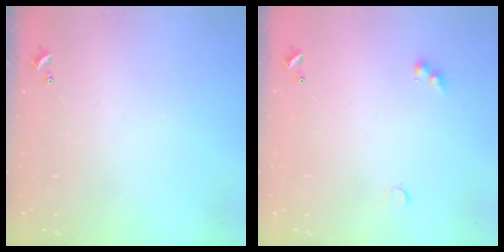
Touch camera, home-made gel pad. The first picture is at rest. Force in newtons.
{"total": 2.9, "press": 2.8, "slide": 0.6}